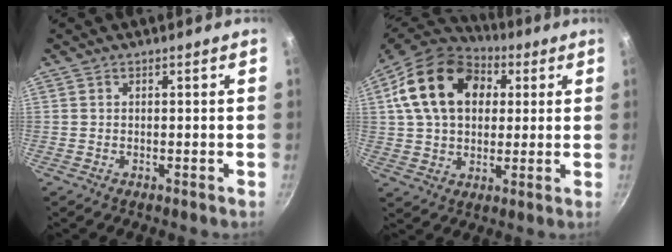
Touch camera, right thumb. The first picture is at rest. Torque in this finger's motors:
{"motor_torque": [0.28, 3.85, 1.66, 0.45, 0.49]}